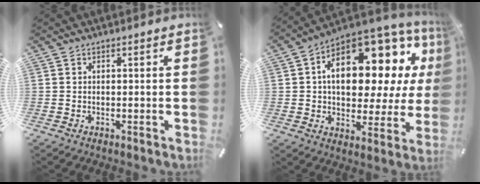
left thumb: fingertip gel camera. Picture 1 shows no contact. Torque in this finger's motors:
{"motor_torque": [2.57, 2.44, 1.49, 0.28, 0.69]}